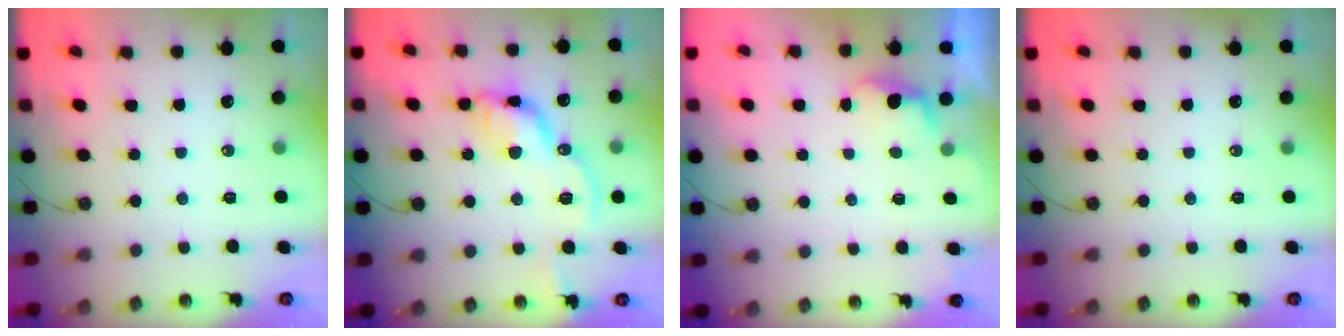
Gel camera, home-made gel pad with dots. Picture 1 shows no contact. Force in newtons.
{"total": 14.7, "press": 14.7, "slide": 0.6}
{"total": 1.3, "press": 1.0, "slide": 0.8}
{"total": 0.0}